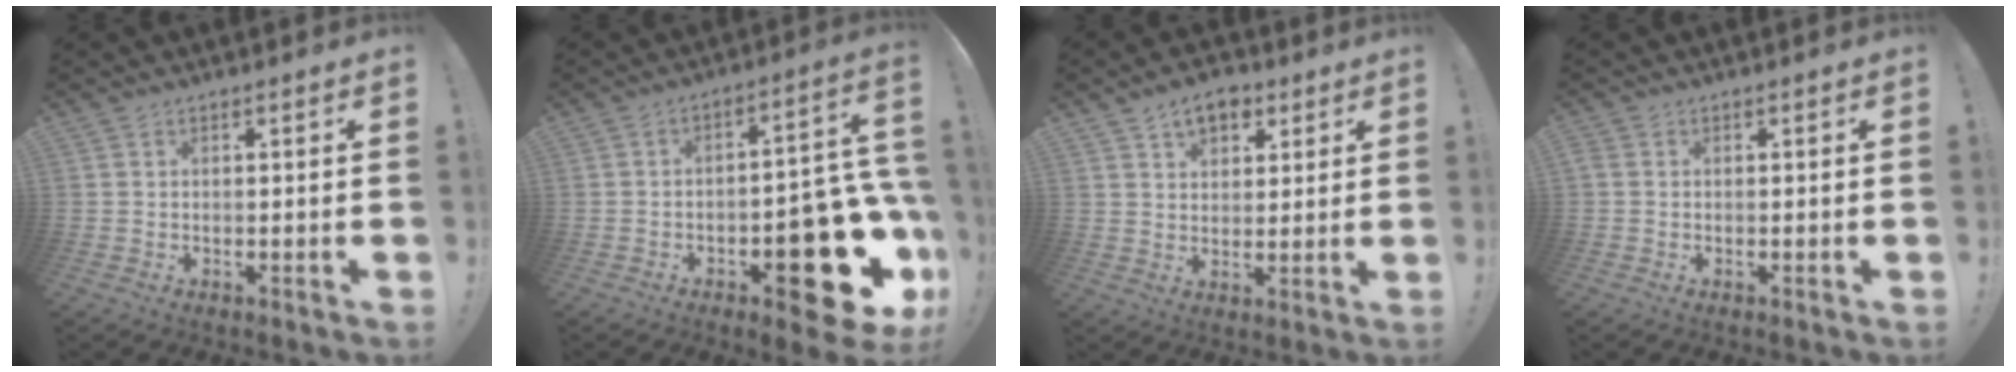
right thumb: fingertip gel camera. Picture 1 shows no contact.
{"total": 21.6, "force": [-8.7, 9.4, 17.5], "torque": [-0.177, 0.049, -0.118]}
{"total": 7.7, "force": [4.3, 5.2, 3.7], "torque": [-0.054, -0.012, 0.081]}
{"total": 0.8, "force": [-0.2, 0.7, 0.4], "torque": [-0.011, 0.003, -0.002]}